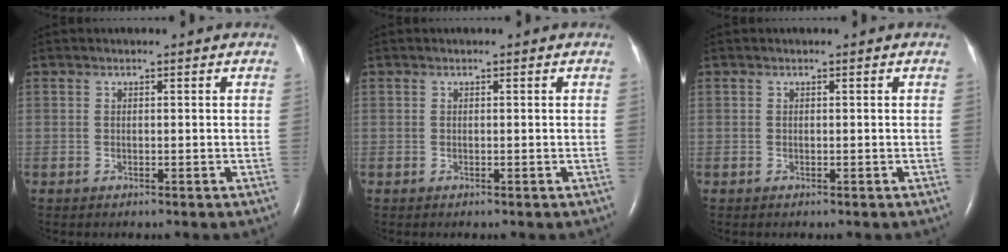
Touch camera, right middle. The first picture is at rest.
{"total": 0.0}
{"total": 0.0}